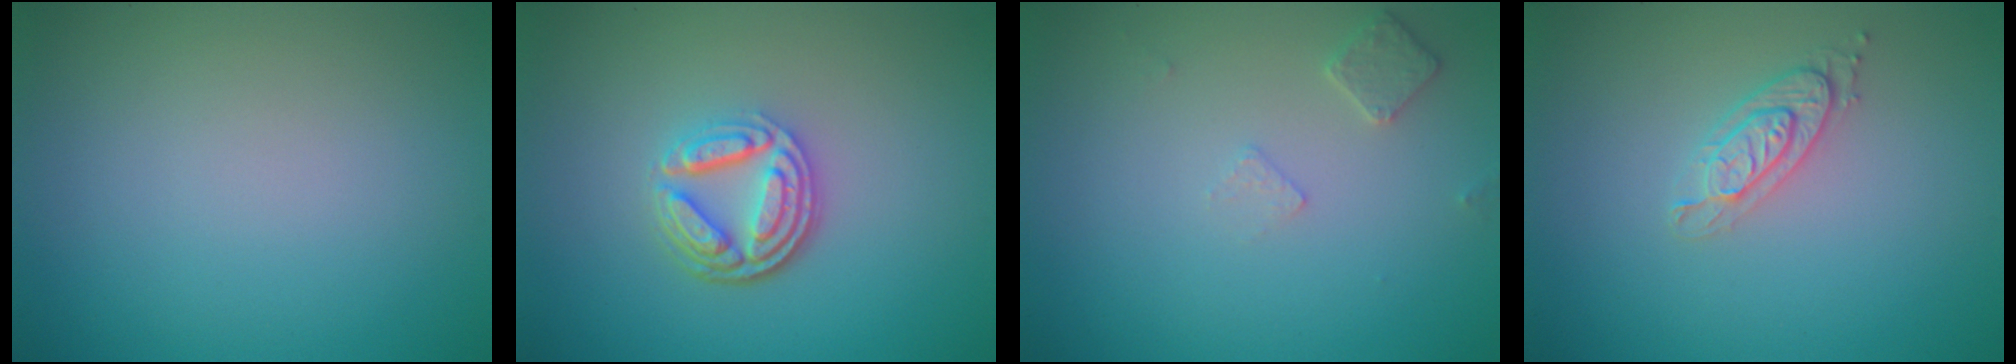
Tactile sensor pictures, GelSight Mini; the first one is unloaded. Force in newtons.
{"total": 4.5, "press": 3.4, "slide": 2.9}
{"total": 1.5, "press": 1.4, "slide": 0.3}
{"total": 2.0, "press": 2.0, "slide": 0.5}